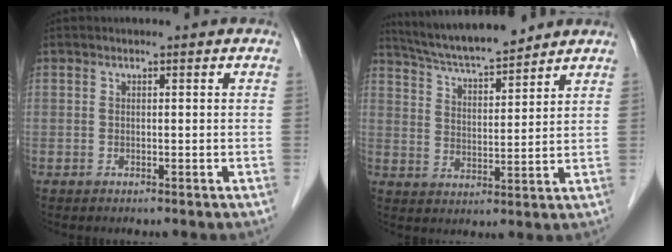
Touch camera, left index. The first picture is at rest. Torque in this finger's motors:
{"motor_torque": [0.01, -0.18, 0.20, 0.05]}